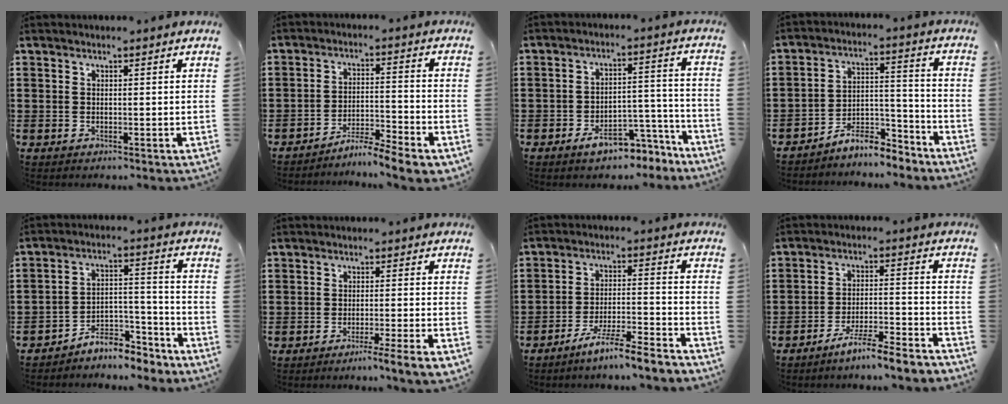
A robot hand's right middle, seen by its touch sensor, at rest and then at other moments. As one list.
[{"total": 5.5, "force": [-5.3, -0.3, 1.6], "torque": [-0.034, -0.006, -0.106]}, {"total": 6.5, "force": [-5.5, 2.0, 2.9], "torque": [-0.042, 0.017, -0.098]}, {"total": 7.5, "force": [-7.2, 1.2, 1.8], "torque": [-0.029, 0.019, -0.139]}, {"total": 6.6, "force": [-6.3, 1.7, 1.2], "torque": [-0.014, 0.019, -0.123]}, {"total": 3.5, "force": [-2.7, -0.8, 2.1], "torque": [-0.031, -0.015, -0.048]}, {"total": 6.9, "force": [-6.2, -0.5, 3.1], "torque": [-0.059, -0.010, -0.118]}, {"total": 6.3, "force": [-5.8, -0.5, 2.4], "torque": [-0.051, -0.011, -0.111]}]